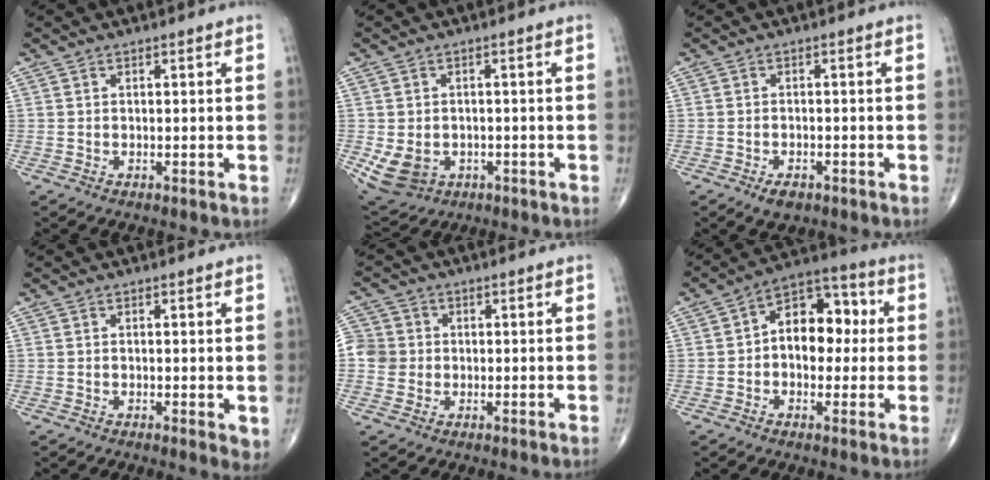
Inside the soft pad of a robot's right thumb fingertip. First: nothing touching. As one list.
[{"total": 7.7, "force": [-1.9, 6.2, 4.1], "torque": [-0.075, 0.007, -0.015]}, {"total": 1.0, "force": [-0.7, 0.3, 0.6], "torque": [-0.015, 0.000, -0.012]}, {"total": 2.6, "force": [0.0, 0.8, 2.5], "torque": [-0.035, -0.011, -0.001]}, {"total": 5.9, "force": [0.0, 5.8, 1.2], "torque": [-0.005, 0.010, -0.006]}, {"total": 12.8, "force": [0.9, 8.4, 9.6], "torque": [-0.096, 0.033, 0.002]}]